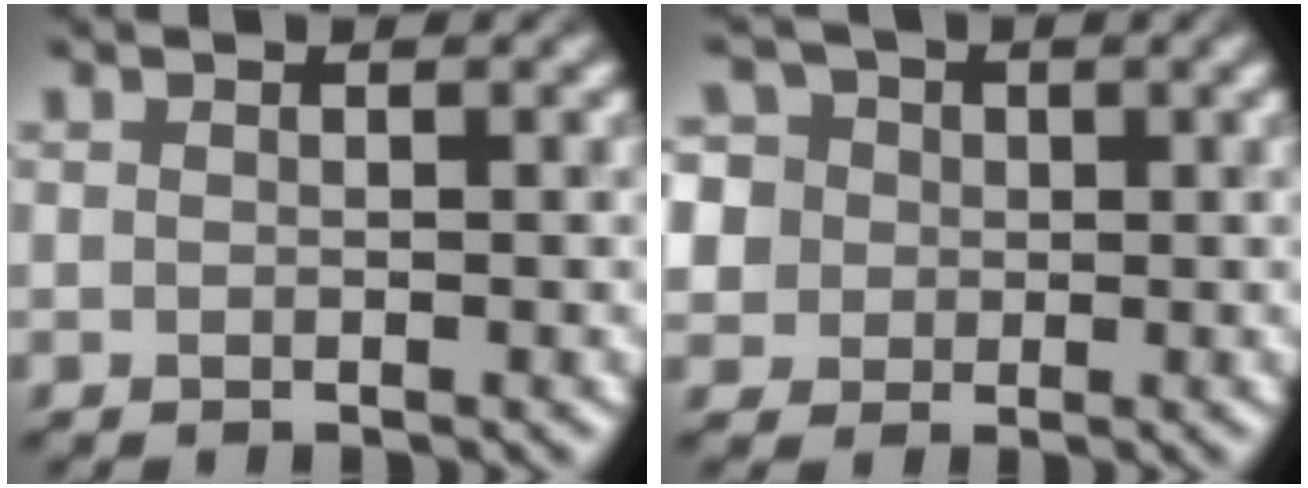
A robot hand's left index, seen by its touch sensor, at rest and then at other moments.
{"total": 7.5, "force": [2.0, 6.6, 2.7], "torque": [-0.057, 0.038, 0.005]}